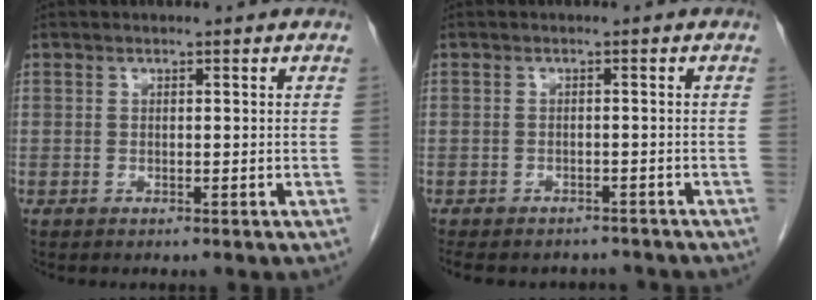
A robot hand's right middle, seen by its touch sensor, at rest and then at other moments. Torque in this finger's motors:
{"motor_torque": [0.09, -0.09, 0.02, 0.05]}